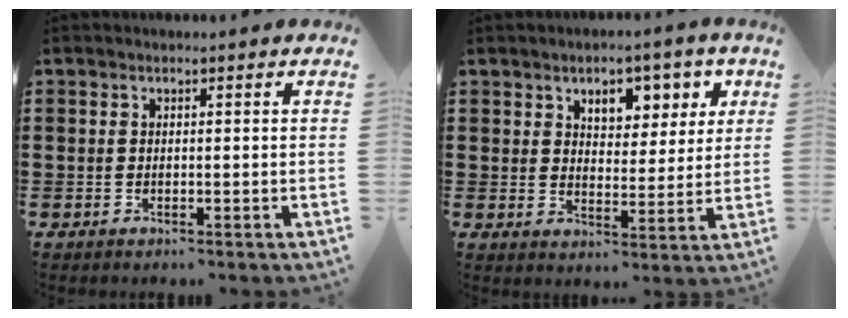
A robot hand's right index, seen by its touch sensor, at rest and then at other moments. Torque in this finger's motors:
{"motor_torque": [0.93, 0.28, 0.21, 0.09]}